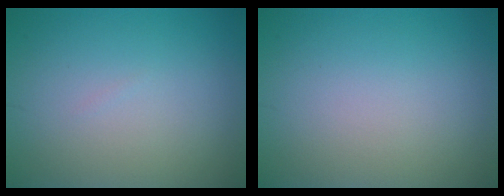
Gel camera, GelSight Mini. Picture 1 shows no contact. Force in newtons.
{"total": 0.0}